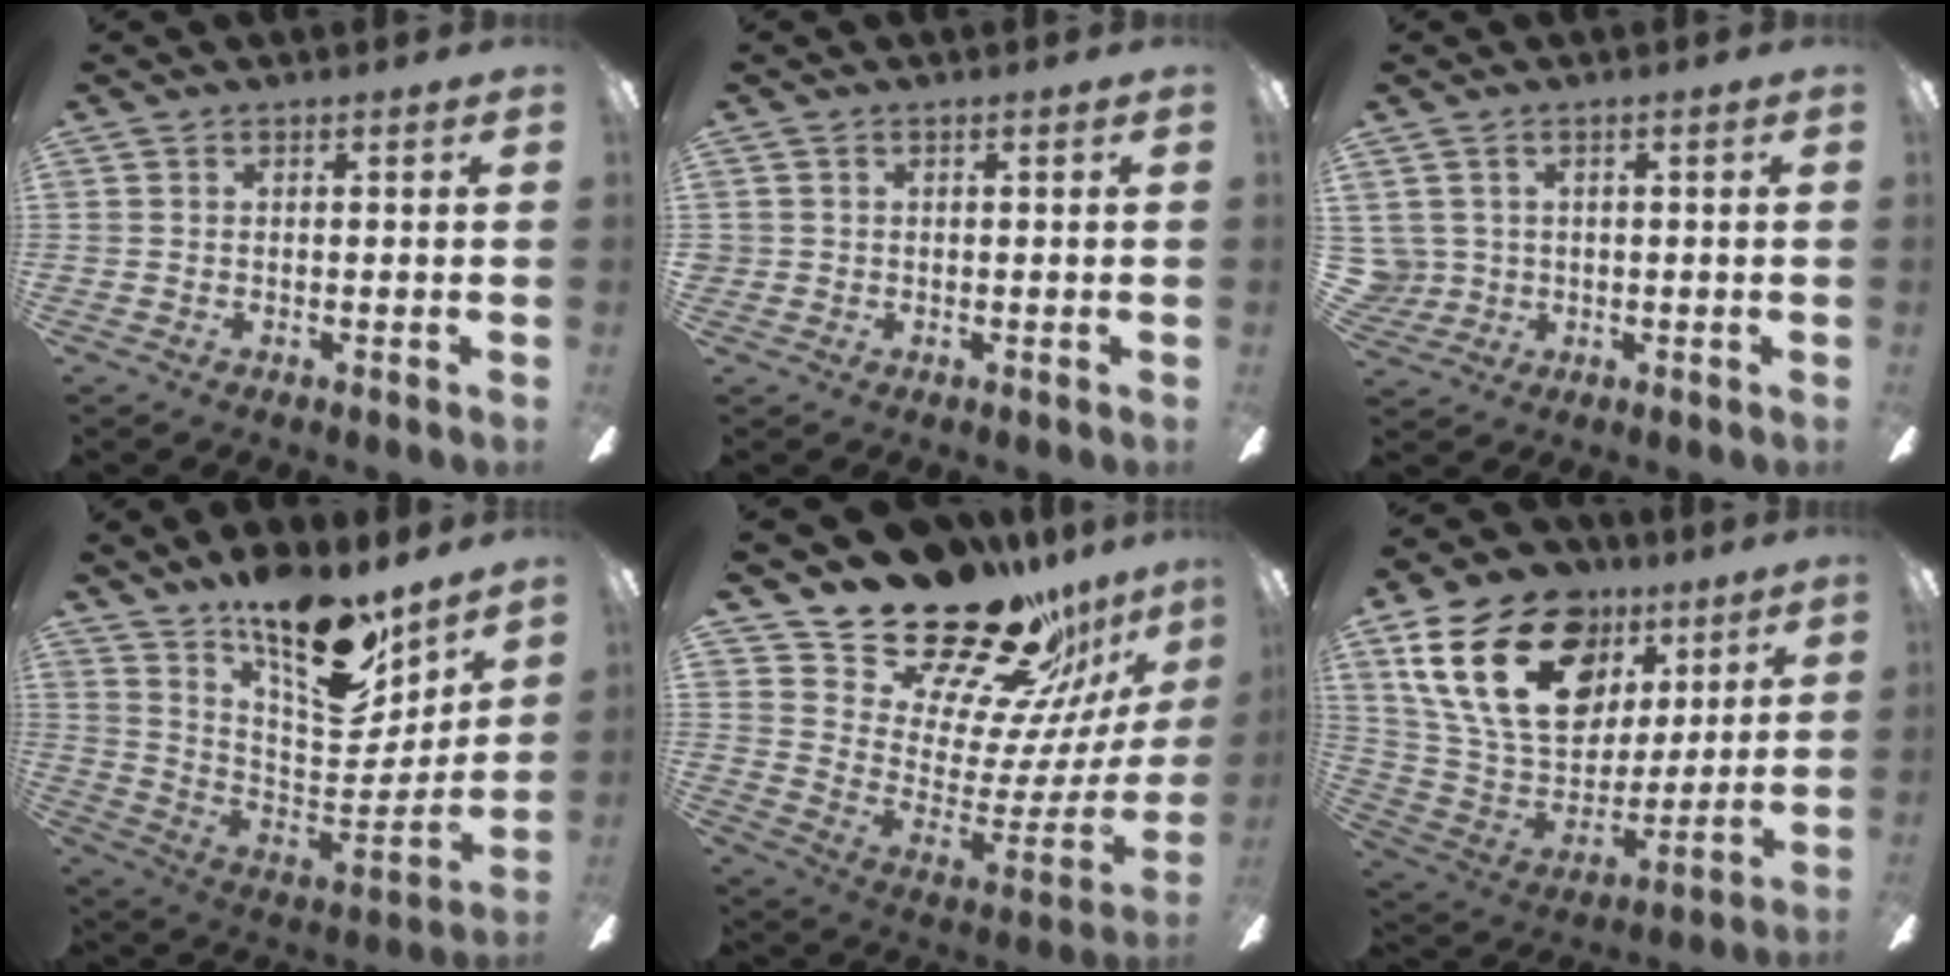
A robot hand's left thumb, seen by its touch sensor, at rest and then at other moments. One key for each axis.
{"total": 1.0, "fx": 0.3, "fy": 1.0, "fz": 0.1, "tx": -0.003, "ty": 0.004, "tz": 0.005}
{"total": 4.0, "fx": 1.0, "fy": 3.8, "fz": 0.5, "tx": -0.037, "ty": 0.005, "tz": 0.019}
{"total": 20.4, "fx": 15.6, "fy": 6.9, "fz": 11.1, "tx": -0.166, "ty": -0.129, "tz": 0.269}
{"total": 26.9, "fx": 22.9, "fy": 9.8, "fz": 10.3, "tx": -0.160, "ty": -0.176, "tz": 0.408}
{"total": 25.9, "fx": 11.9, "fy": 16.7, "fz": 15.9, "tx": -0.290, "ty": -0.044, "tz": 0.218}